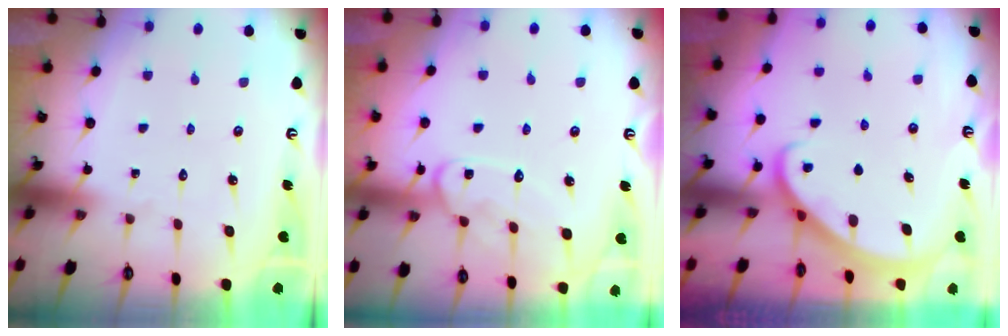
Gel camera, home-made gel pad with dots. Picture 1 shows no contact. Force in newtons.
{"total": 11.5, "press": 11.5, "slide": 1.0}
{"total": 1.9, "press": 1.9, "slide": 0.2}